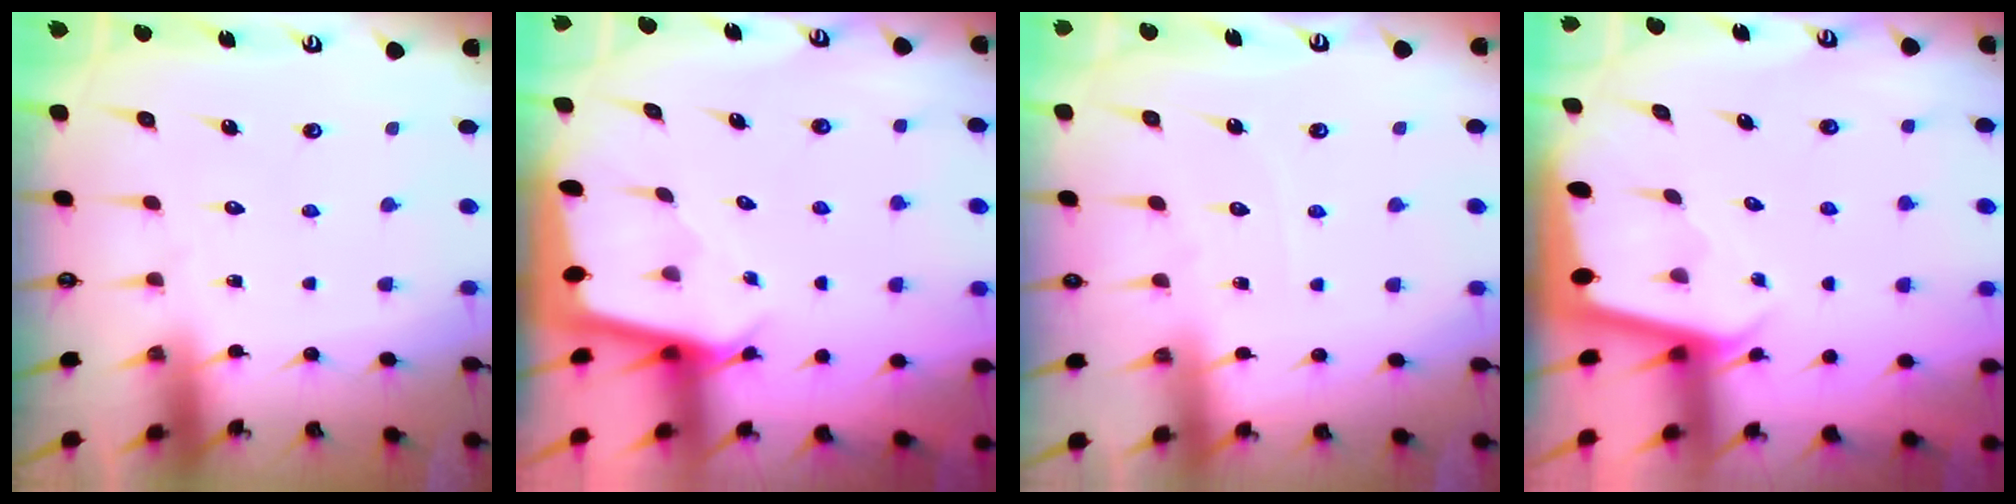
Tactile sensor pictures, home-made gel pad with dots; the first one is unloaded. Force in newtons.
{"total": 2.4, "press": 2.4, "slide": 0.1}
{"total": 2.0, "press": 2.0, "slide": 0.3}
{"total": 1.9, "press": 1.9, "slide": 0.1}